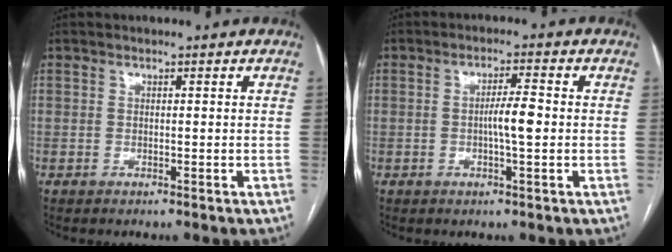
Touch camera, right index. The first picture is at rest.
{"total": 4.1, "force": [-0.4, 0.3, 4.1], "torque": [-0.072, 0.001, -0.007]}